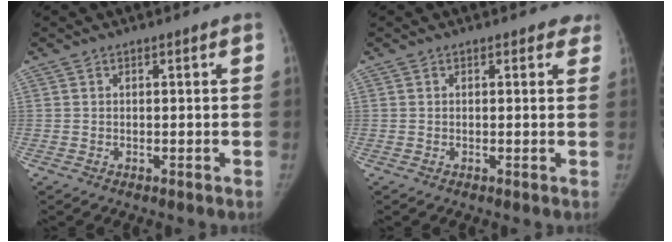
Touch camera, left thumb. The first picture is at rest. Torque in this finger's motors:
{"motor_torque": [0.34, 0.05, 0.45, -0.34, 0.09]}